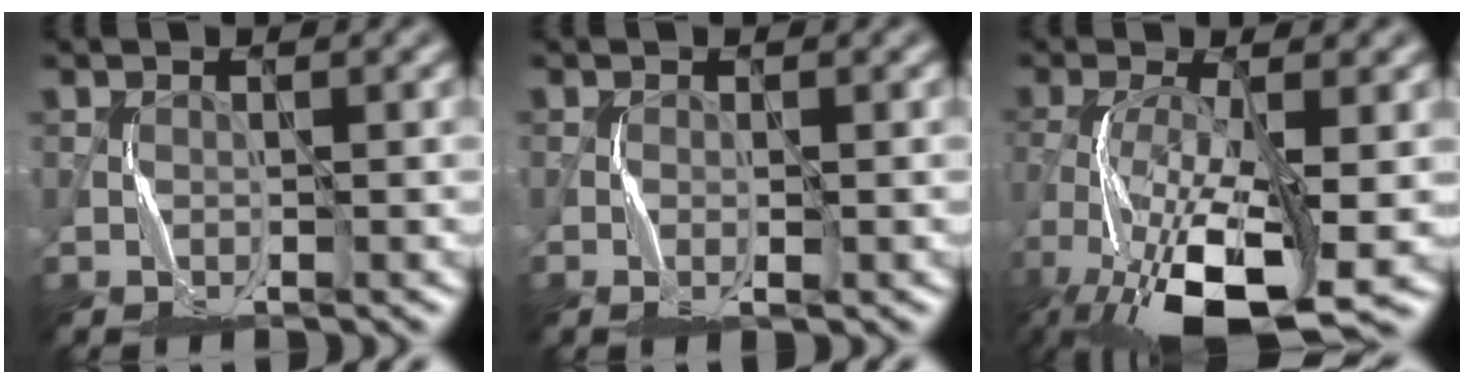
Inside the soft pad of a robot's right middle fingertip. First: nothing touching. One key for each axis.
{"total": 0.7, "fx": -0.2, "fy": 0.2, "fz": 0.6, "tx": -0.013, "ty": -0.002, "tz": -0.005}
{"total": 12.0, "fx": -5.8, "fy": 3.8, "fz": 9.8, "tx": -0.191, "ty": -0.019, "tz": -0.099}